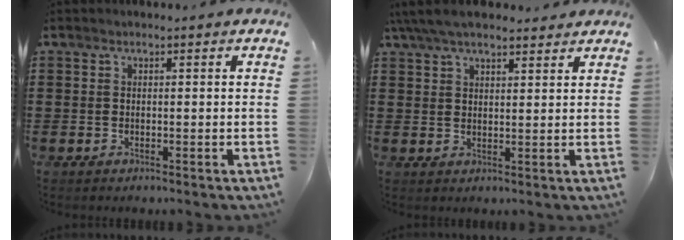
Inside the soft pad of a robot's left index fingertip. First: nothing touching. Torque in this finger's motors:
{"motor_torque": [1.47, -0.67, -0.01, -0.06]}